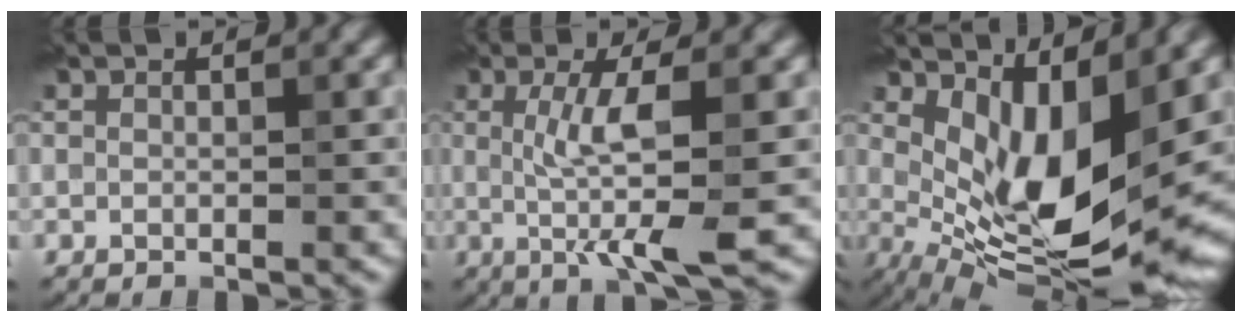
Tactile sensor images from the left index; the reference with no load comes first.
{"total": 5.7, "force": [-0.3, 1.0, 5.6], "torque": [-0.103, -0.007, -0.001]}
{"total": 10.6, "force": [1.1, 4.7, 9.4], "torque": [-0.168, -0.024, 0.030]}